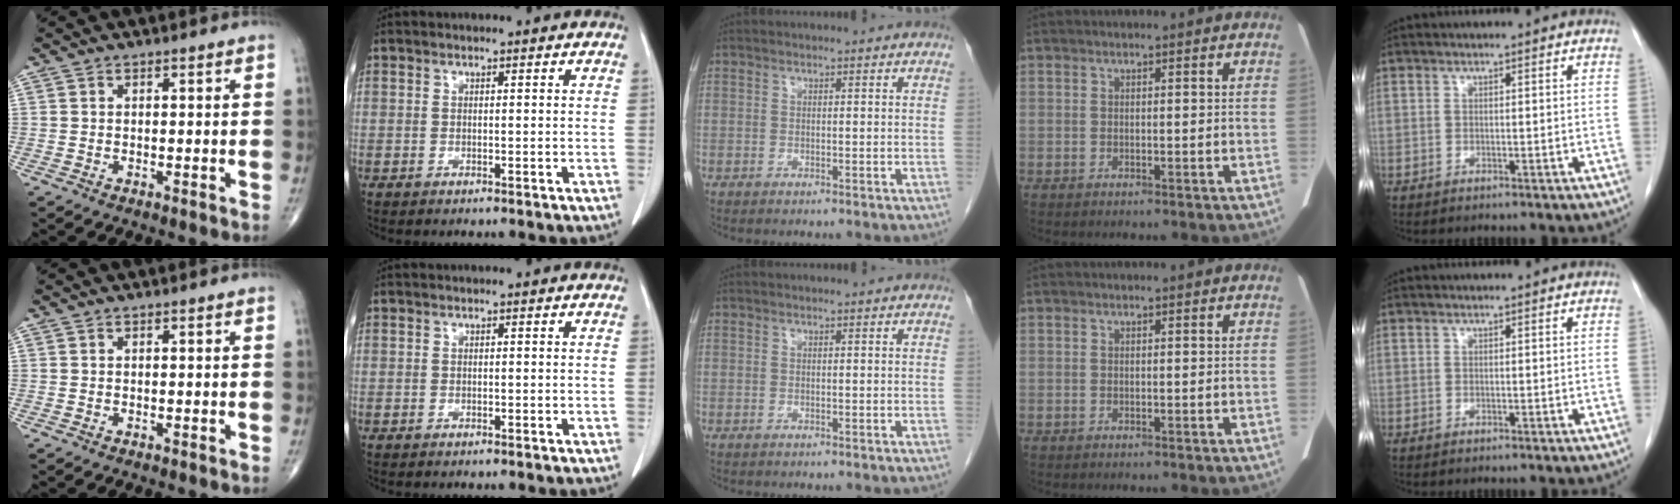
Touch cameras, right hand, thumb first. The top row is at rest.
{}